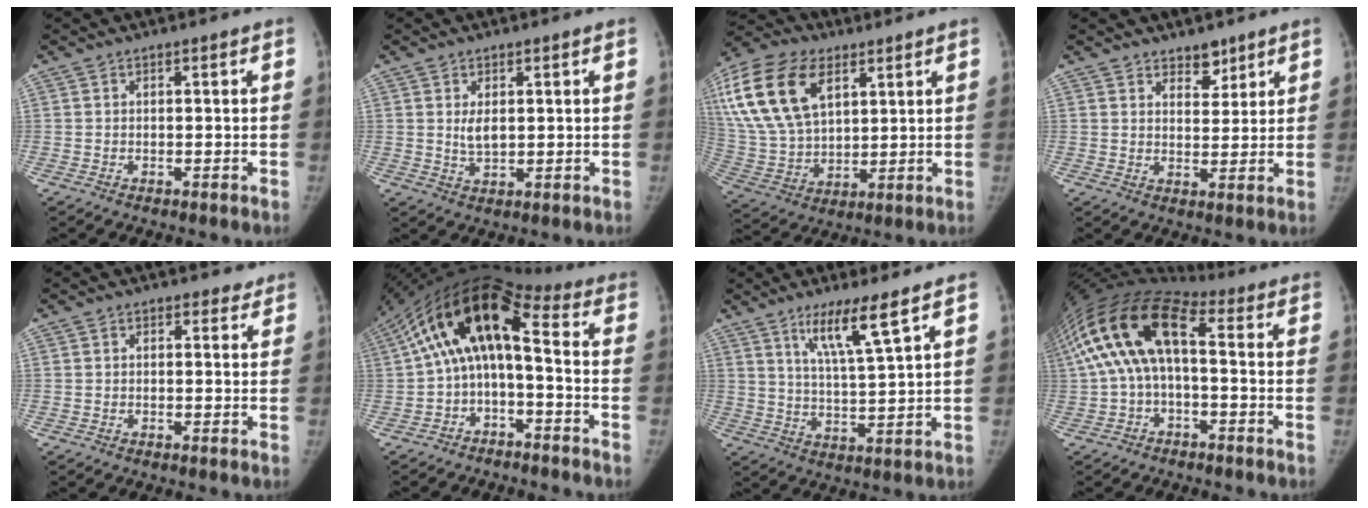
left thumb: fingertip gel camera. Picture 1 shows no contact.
{"total": 3.4, "force": [0.7, 1.9, 2.8], "torque": [-0.041, -0.016, 0.016]}
{"total": 22.3, "force": [9.3, 13.3, 15.3], "torque": [-0.315, -0.006, 0.176]}
{"total": 4.1, "force": [3.1, 2.3, 1.3], "torque": [0.009, -0.029, 0.048]}
{"total": 1.9, "force": [1.1, 1.5, 0.4], "torque": [0.012, -0.003, 0.007]}
{"total": 14.8, "force": [-0.5, 6.7, 13.1], "torque": [-0.233, 0.082, -0.017]}
{"total": 9.0, "force": [5.6, 0.4, 7.0], "torque": [-0.129, -0.039, 0.106]}
{"total": 17.3, "force": [1.2, 8.6, 14.9], "torque": [-0.307, 0.052, 0.010]}